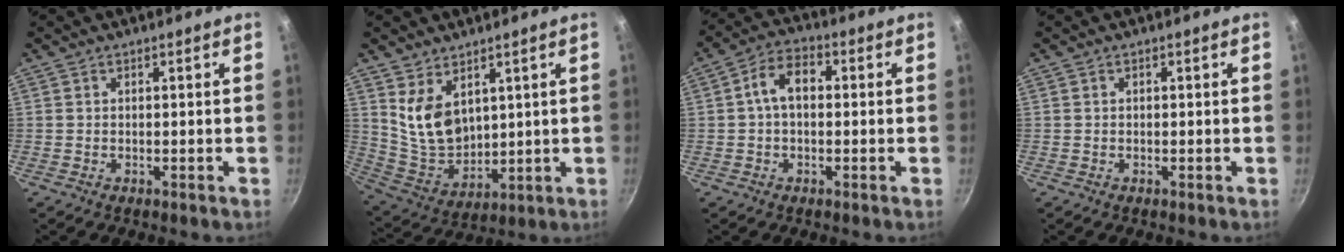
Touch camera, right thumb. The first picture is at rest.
{"total": 10.2, "force": [4.7, 6.4, 6.4], "torque": [-0.096, -0.047, 0.109]}
{"total": 7.1, "force": [0.6, 4.6, 5.4], "torque": [-0.081, 0.024, -0.002]}
{"total": 0.0}